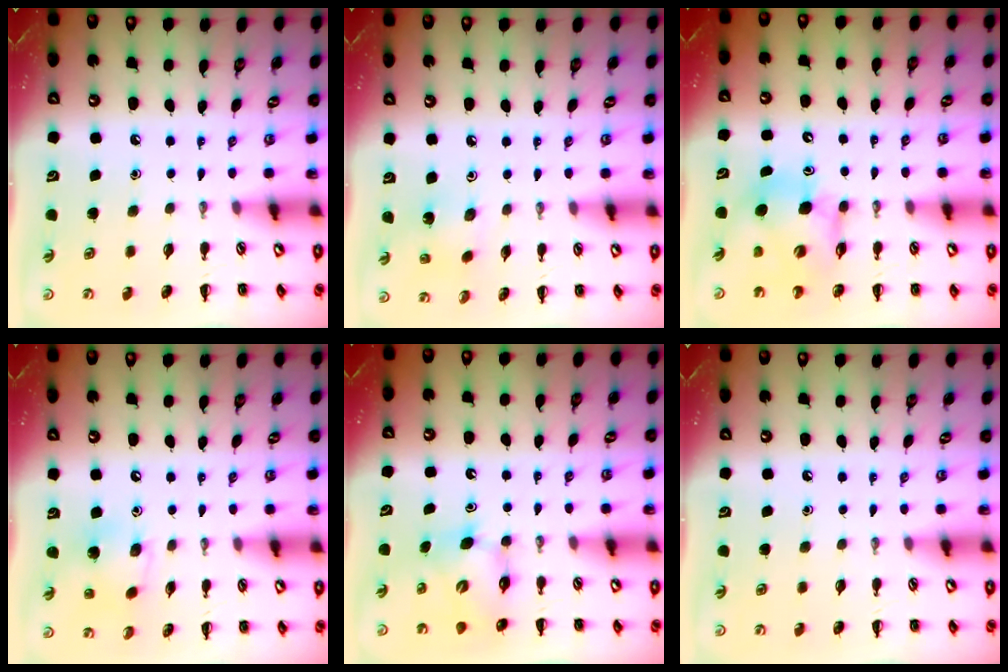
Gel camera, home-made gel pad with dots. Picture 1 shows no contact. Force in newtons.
{"total": 1.6, "press": 1.4, "slide": 0.6}
{"total": 7.9, "press": 7.6, "slide": 2.1}
{"total": 6.4, "press": 6.2, "slide": 1.7}
{"total": 5.3, "press": 5.2, "slide": 0.7}
{"total": 0.0}